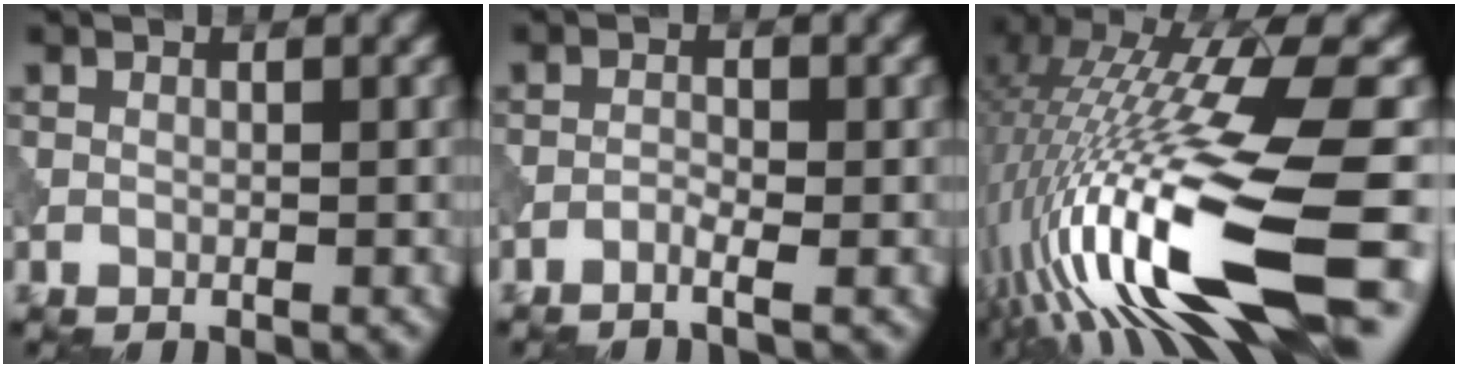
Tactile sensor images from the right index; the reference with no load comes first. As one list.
[{"total": 1.2, "force": [-0.9, 0.1, 0.8], "torque": [-0.016, 0.003, -0.021]}, {"total": 17.3, "force": [-3.9, 4.1, 16.4], "torque": [-0.313, 0.006, -0.059]}]